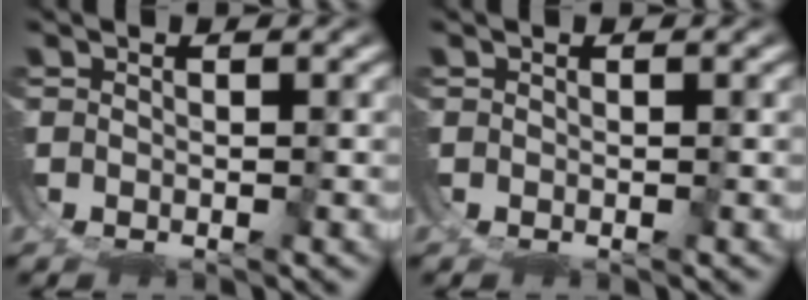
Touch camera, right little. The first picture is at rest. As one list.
[{"total": 0.0}]